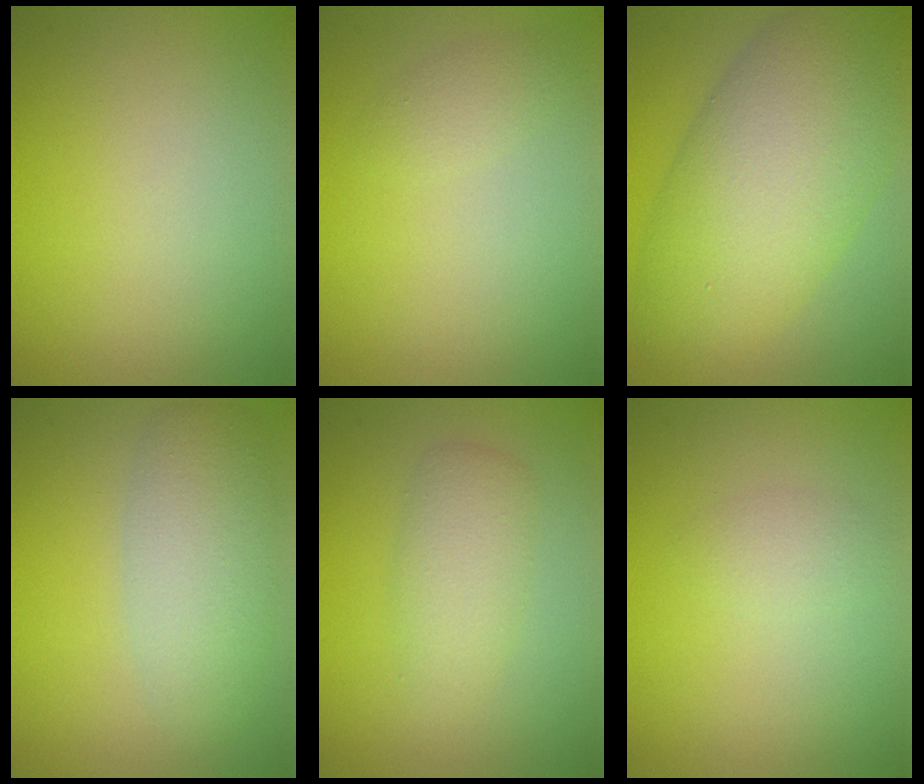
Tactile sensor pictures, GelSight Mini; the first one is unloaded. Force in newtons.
{"total": 2.3, "press": 2.3, "slide": 0.2}
{"total": 10.7, "press": 10.7, "slide": 0.2}
{"total": 4.5, "press": 4.5, "slide": 0.2}
{"total": 2.6, "press": 2.6, "slide": 0.1}
{"total": 1.4, "press": 1.4, "slide": 0.0}